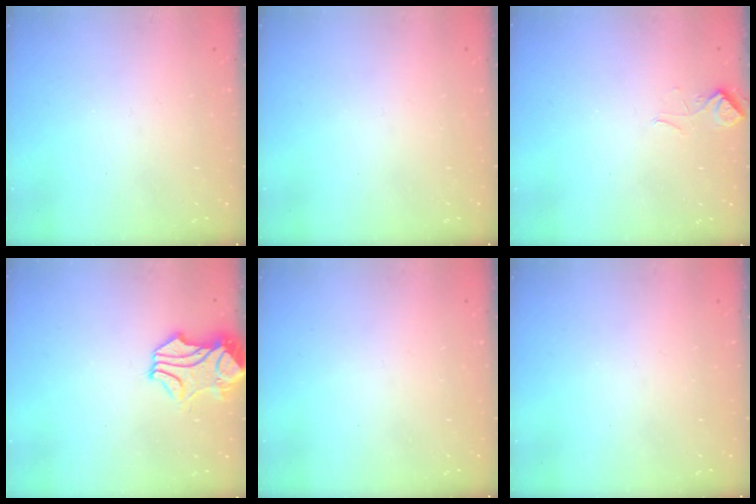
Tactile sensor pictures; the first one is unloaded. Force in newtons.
{"total": 0.0}
{"total": 2.2, "press": 2.1, "slide": 0.7}
{"total": 1.5, "press": 1.0, "slide": 1.2}
{"total": 0.0}
{"total": 0.0}